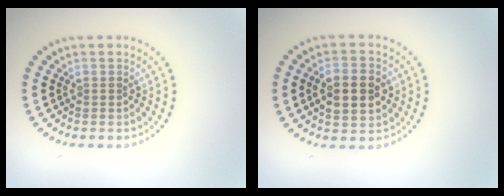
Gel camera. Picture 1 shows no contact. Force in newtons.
{"total": 5.1, "press": 5.1, "slide": 0.2}